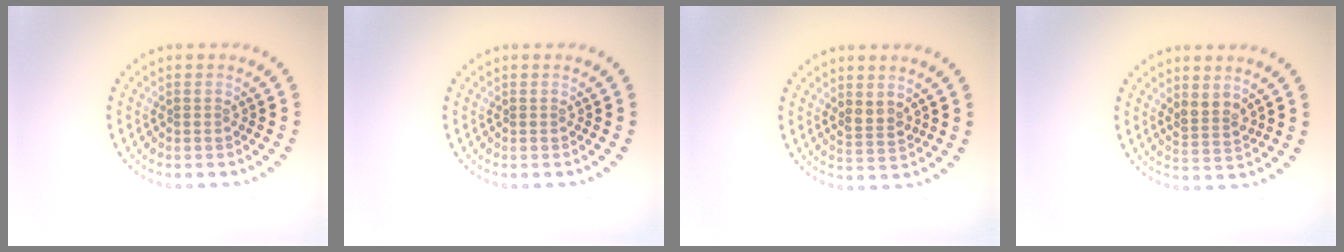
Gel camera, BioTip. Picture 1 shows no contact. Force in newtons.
{"total": 0.0}
{"total": 1.7, "press": 1.5, "slide": 0.8}
{"total": 2.0, "press": 1.7, "slide": 1.0}